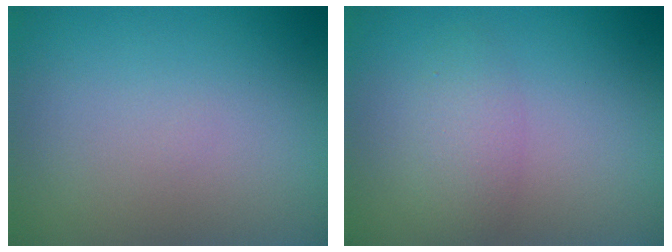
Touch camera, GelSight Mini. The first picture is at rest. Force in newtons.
{"total": 2.3, "press": 2.3, "slide": 0.1}